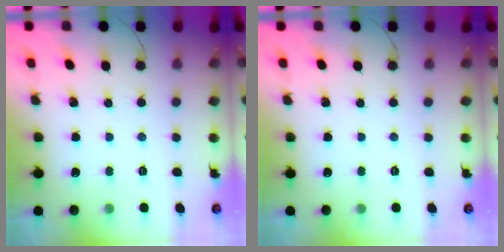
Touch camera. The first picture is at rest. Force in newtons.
{"total": 0.0}